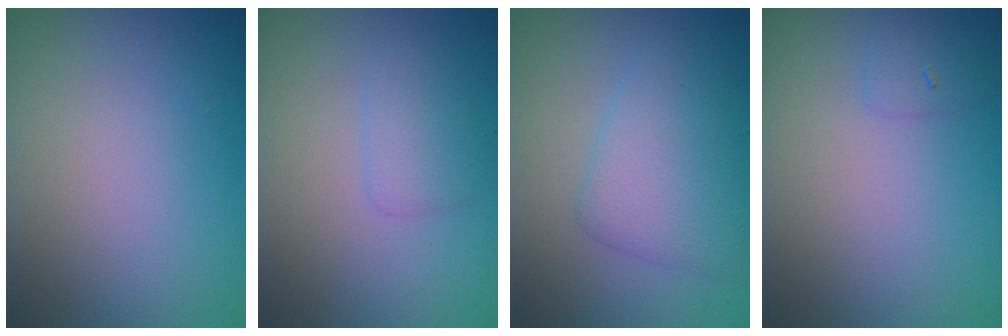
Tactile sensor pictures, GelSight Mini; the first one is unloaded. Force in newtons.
{"total": 1.6, "press": 1.6, "slide": 0.0}
{"total": 4.4, "press": 4.4, "slide": 0.0}
{"total": 1.1, "press": 1.1, "slide": 0.0}